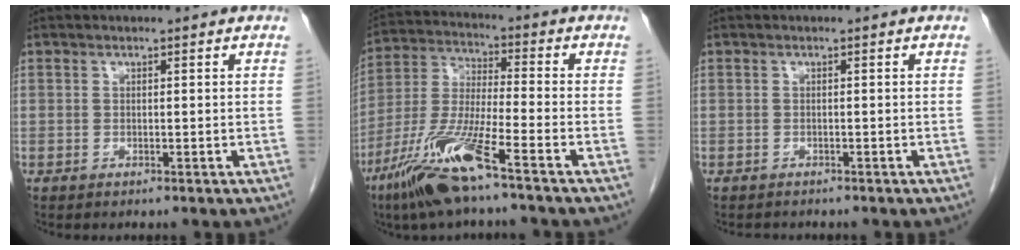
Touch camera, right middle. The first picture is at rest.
{"total": 13.1, "force": [-8.0, 0.3, 10.3], "torque": [-0.221, -0.033, -0.161]}
{"total": 1.6, "force": [-1.4, 0.6, 0.3], "torque": [-0.012, -0.002, -0.019]}